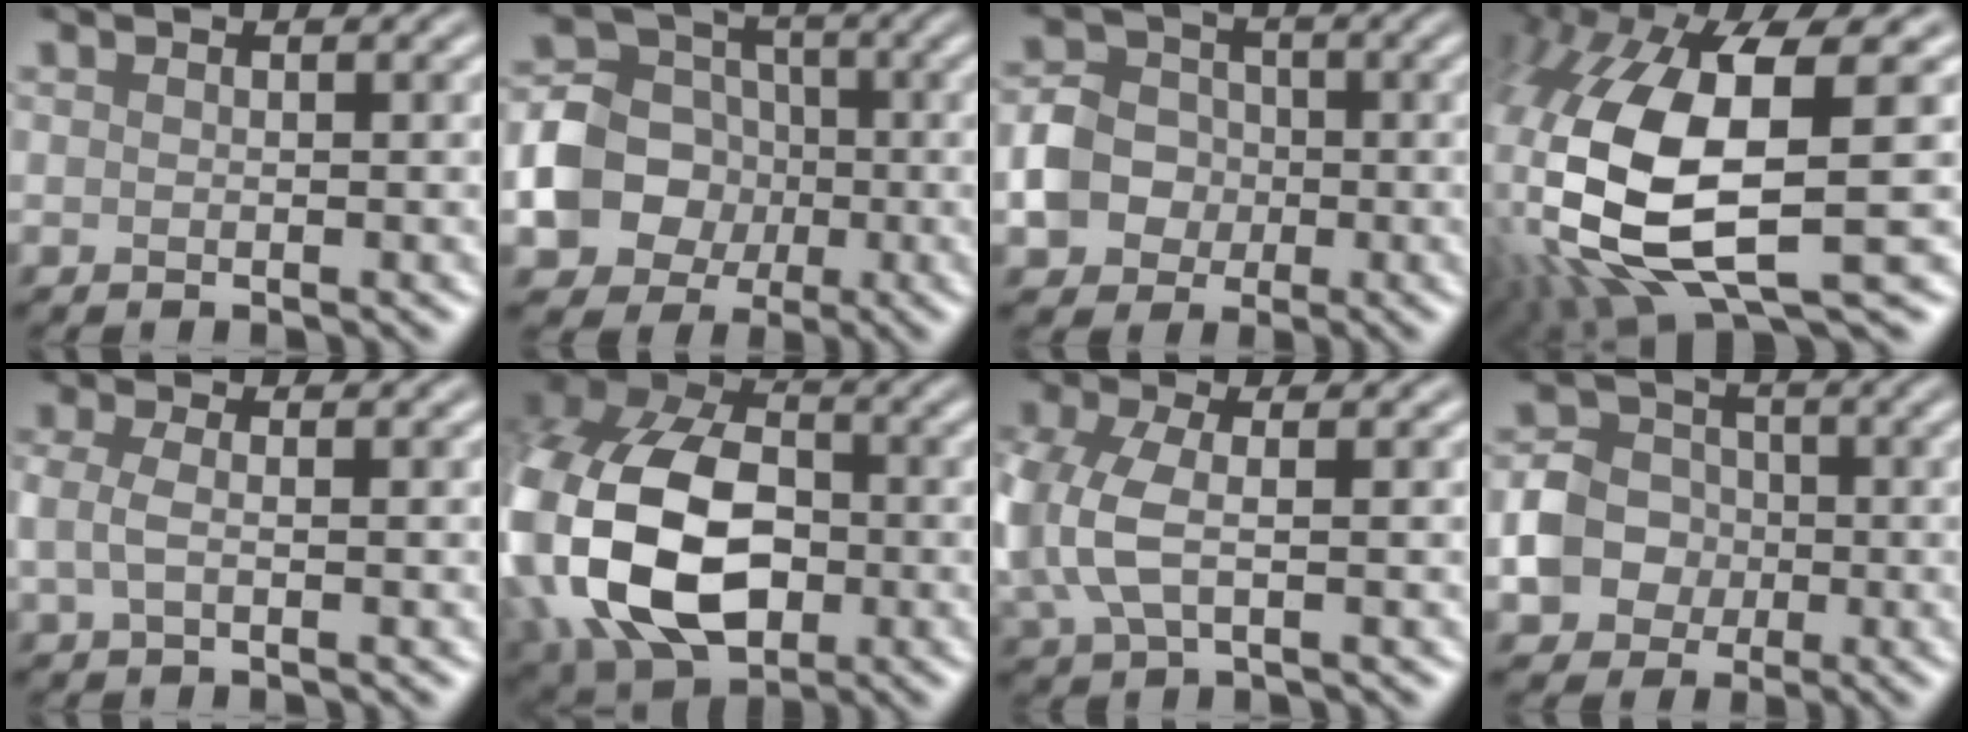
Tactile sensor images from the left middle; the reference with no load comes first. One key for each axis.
{"total": 9.1, "fx": -2.3, "fy": 7.9, "fz": 3.8, "tx": -0.062, "ty": -0.011, "tz": -0.059}
{"total": 5.2, "fx": -1.2, "fy": 4.5, "fz": 2.3, "tx": -0.033, "ty": 0.001, "tz": -0.031}
{"total": 14.1, "fx": -1.3, "fy": 5.7, "fz": 12.8, "tx": -0.289, "ty": -0.020, "tz": -0.021}
{"total": 2.1, "fx": 0.0, "fy": 1.0, "fz": 1.8, "tx": -0.047, "ty": 0.002, "tz": -0.007}
{"total": 17.8, "fx": -3.2, "fy": 12.6, "fz": 12.2, "tx": -0.286, "ty": -0.032, "tz": -0.055}
{"total": 5.5, "fx": -0.3, "fy": 3.2, "fz": 4.5, "tx": -0.124, "ty": 0.002, "tz": -0.012}
{"total": 5.9, "fx": -1.3, "fy": 5.1, "fz": 2.6, "tx": -0.030, "ty": -0.002, "tz": -0.036}